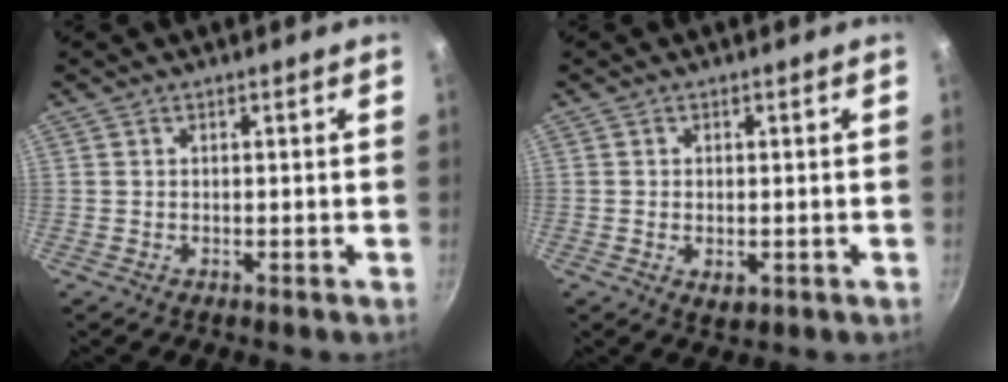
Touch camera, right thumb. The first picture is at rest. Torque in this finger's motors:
{"motor_torque": [-0.14, 0.22, -0.47, 0.03, -0.01]}